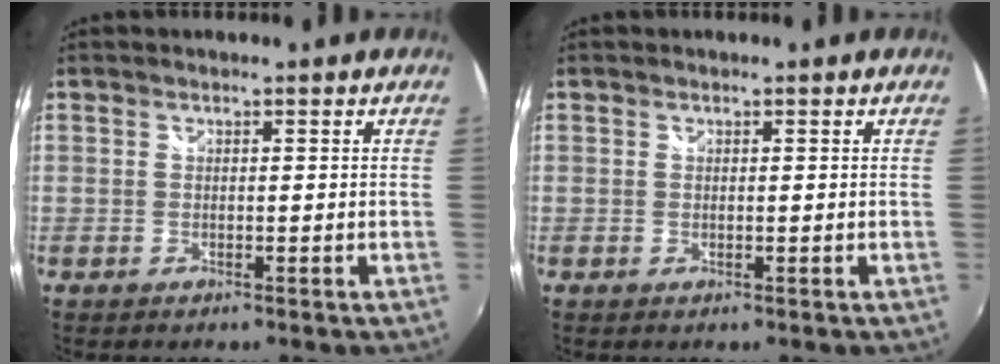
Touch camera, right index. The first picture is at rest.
{"total": 0.0}